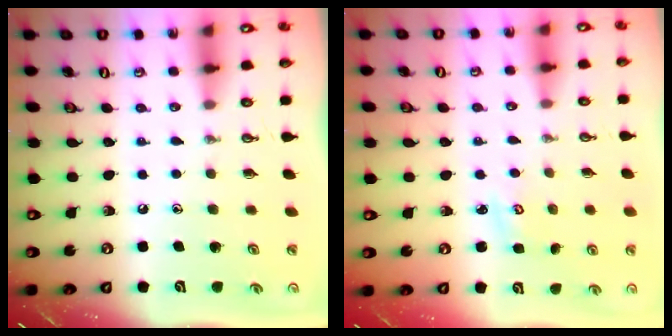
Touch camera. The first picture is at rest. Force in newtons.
{"total": 2.8, "press": 2.8, "slide": 0.3}